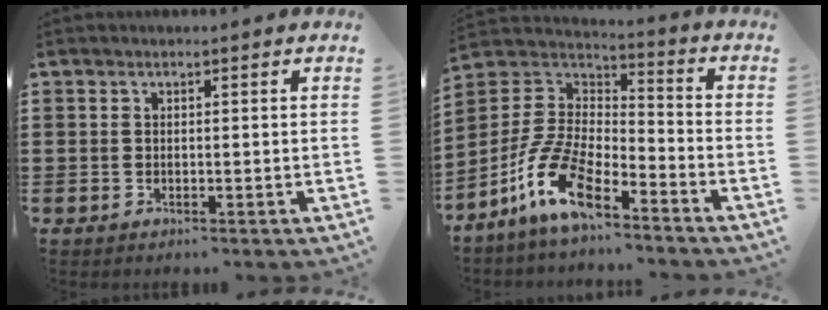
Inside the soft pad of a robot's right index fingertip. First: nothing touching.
{"total": 11.9, "force": [-7.9, 4.2, 7.8], "torque": [-0.189, 0.009, -0.158]}